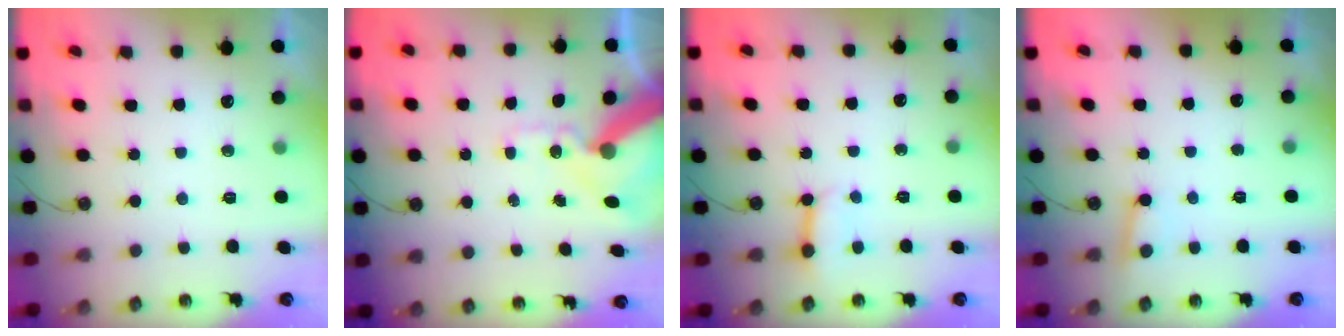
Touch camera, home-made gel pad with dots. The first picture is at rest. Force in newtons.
{"total": 14.6, "press": 14.5, "slide": 2.1}
{"total": 3.5, "press": 3.4, "slide": 0.5}
{"total": 3.2, "press": 3.1, "slide": 0.8}